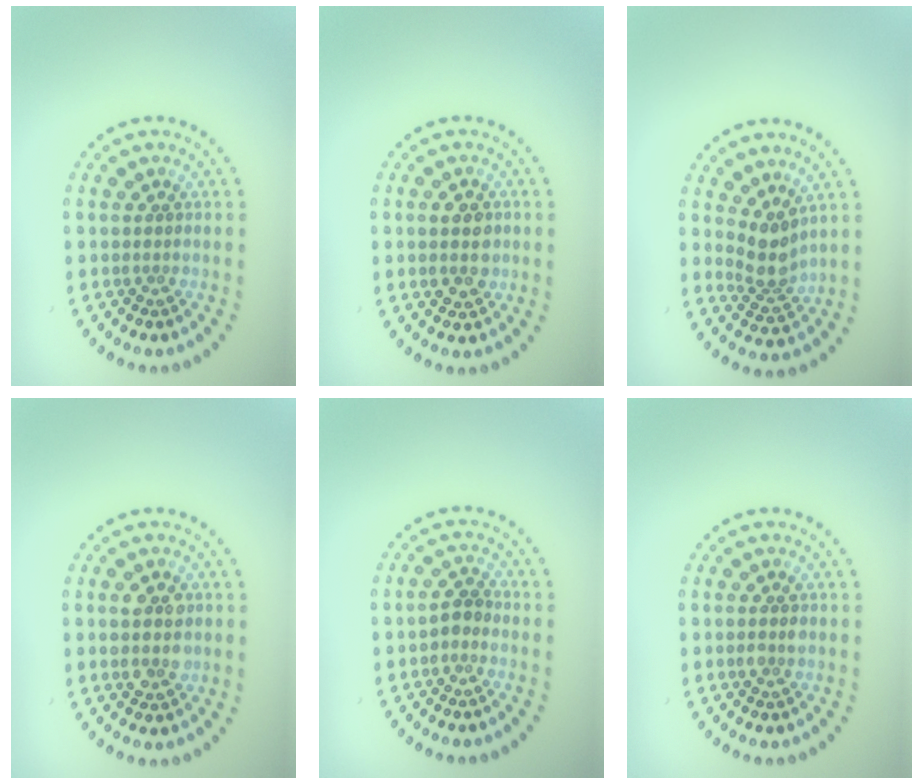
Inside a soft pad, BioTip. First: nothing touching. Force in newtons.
{"total": 2.4, "press": 2.4, "slide": 0.1}
{"total": 2.7, "press": 2.1, "slide": 1.8}
{"total": 2.9, "press": 2.9, "slide": 0.3}
{"total": 1.3, "press": 1.1, "slide": 0.7}
{"total": 1.0, "press": 0.9, "slide": 0.3}